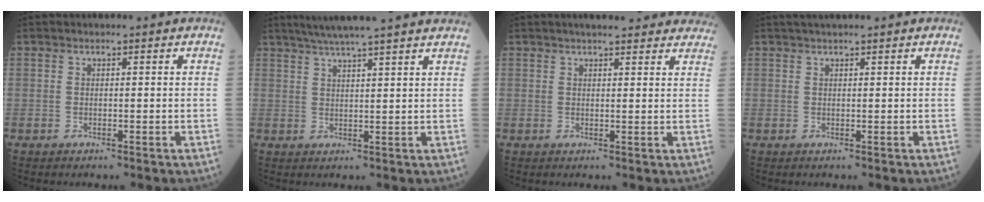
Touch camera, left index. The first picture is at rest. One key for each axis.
{"total": 11.5, "fx": 9.7, "fy": -0.7, "fz": 6.1, "tx": -0.096, "ty": 0.026, "tz": 0.125}
{"total": 12.4, "fx": 11.1, "fy": 2.7, "fz": 4.9, "tx": -0.043, "ty": 0.023, "tz": 0.121}
{"total": 2.4, "fx": 2.0, "fy": 0.0, "fz": 1.3, "tx": -0.014, "ty": 0.023, "tz": 0.033}